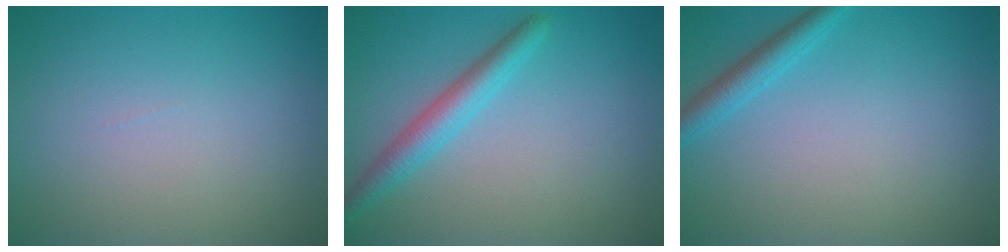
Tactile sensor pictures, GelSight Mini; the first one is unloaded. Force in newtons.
{"total": 3.1, "press": 3.1, "slide": 0.2}
{"total": 2.2, "press": 2.2, "slide": 0.1}